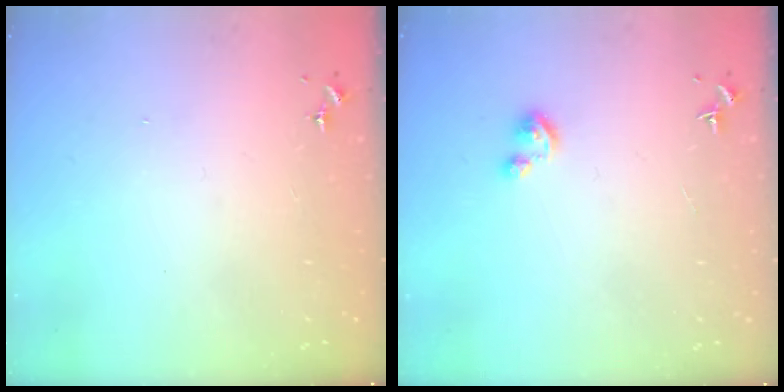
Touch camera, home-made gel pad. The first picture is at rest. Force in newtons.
{"total": 2.8, "press": 2.8, "slide": 0.2}